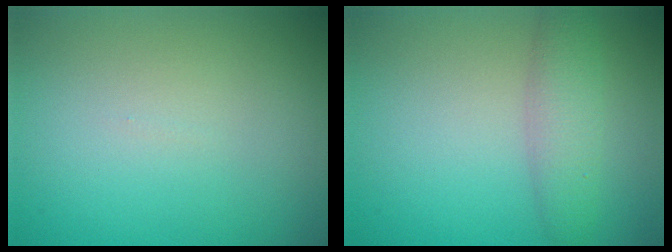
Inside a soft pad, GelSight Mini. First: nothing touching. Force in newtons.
{"total": 3.1, "press": 3.1, "slide": 0.0}